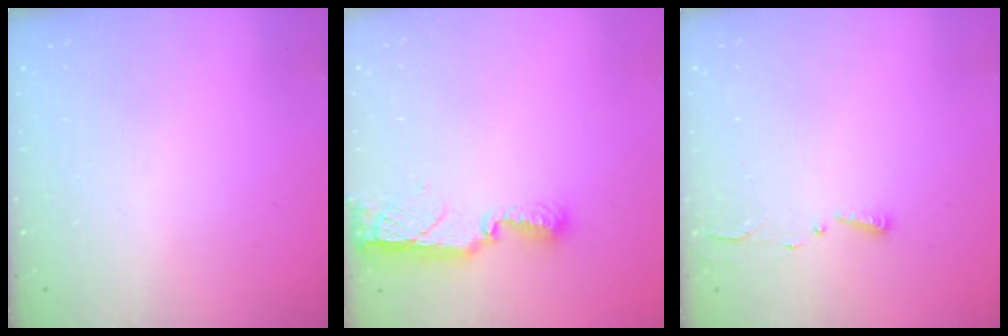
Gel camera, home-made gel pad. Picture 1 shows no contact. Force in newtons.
{"total": 8.3, "press": 8.3, "slide": 0.7}
{"total": 2.7, "press": 2.7, "slide": 0.4}